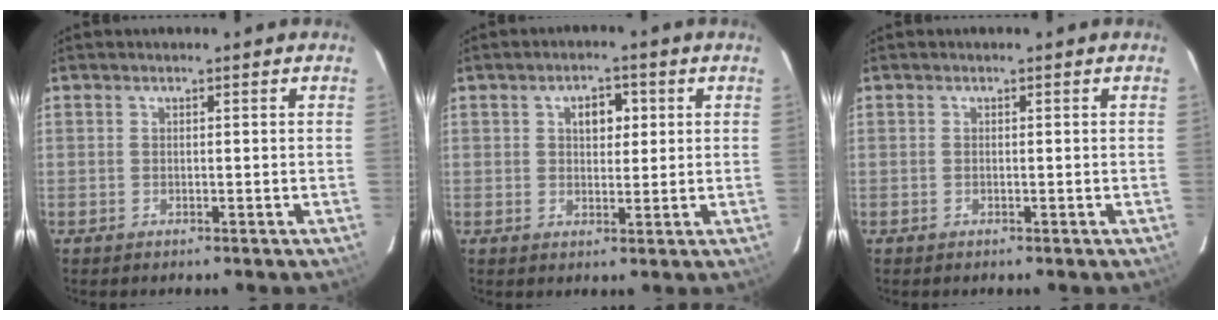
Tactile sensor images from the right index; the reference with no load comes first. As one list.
[{"total": 4.2, "force": [1.3, 2.8, 2.9], "torque": [-0.042, 0.014, 0.022]}, {"total": 0.0}]